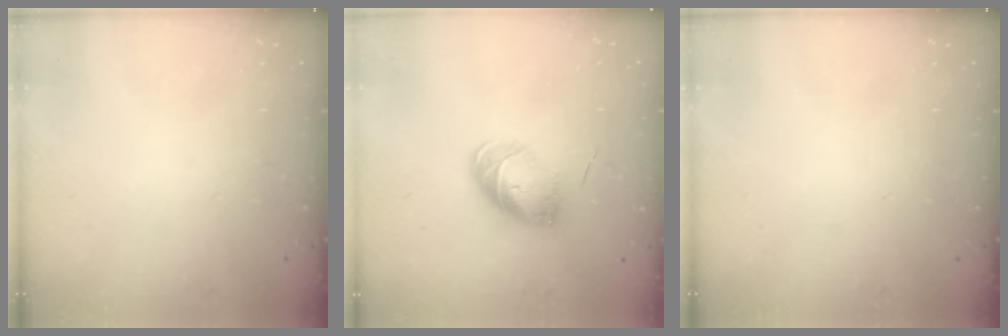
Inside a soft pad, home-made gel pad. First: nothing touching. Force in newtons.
{"total": 7.2, "press": 7.2, "slide": 0.1}
{"total": 0.0}